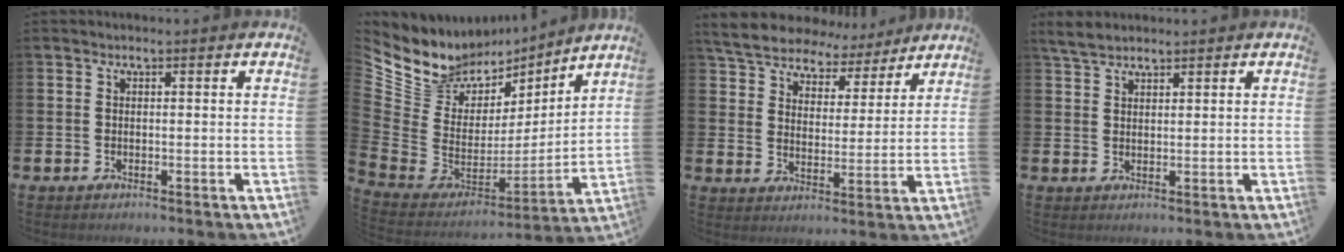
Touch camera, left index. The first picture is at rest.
{"total": 7.4, "force": [5.8, 4.5, -0.2], "torque": [-0.051, -0.053, 0.105]}
{"total": 7.0, "force": [6.5, 2.4, 1.1], "torque": [-0.049, -0.044, 0.111]}
{"total": 3.3, "force": [3.0, 0.9, 1.0], "torque": [-0.021, -0.004, 0.055]}